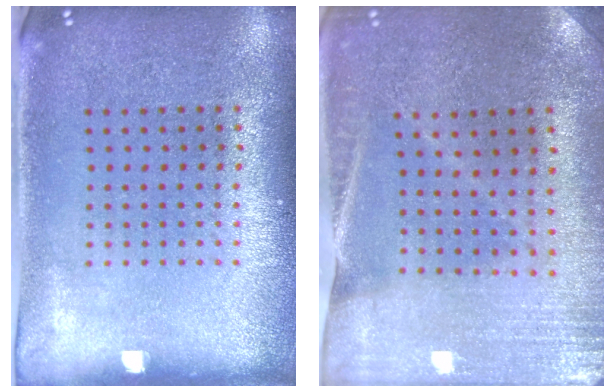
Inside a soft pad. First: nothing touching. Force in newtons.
{"total": 0.5, "press": 0.5, "slide": 0.0}